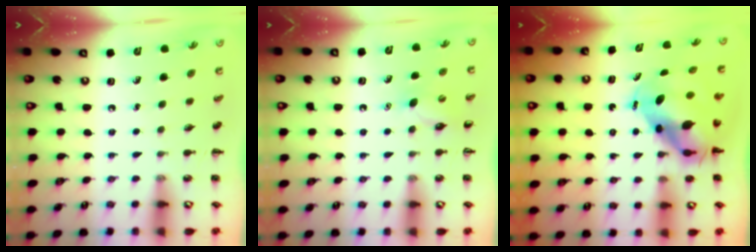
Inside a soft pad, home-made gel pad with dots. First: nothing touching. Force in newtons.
{"total": 6.1, "press": 5.8, "slide": 1.8}
{"total": 8.7, "press": 8.4, "slide": 2.2}